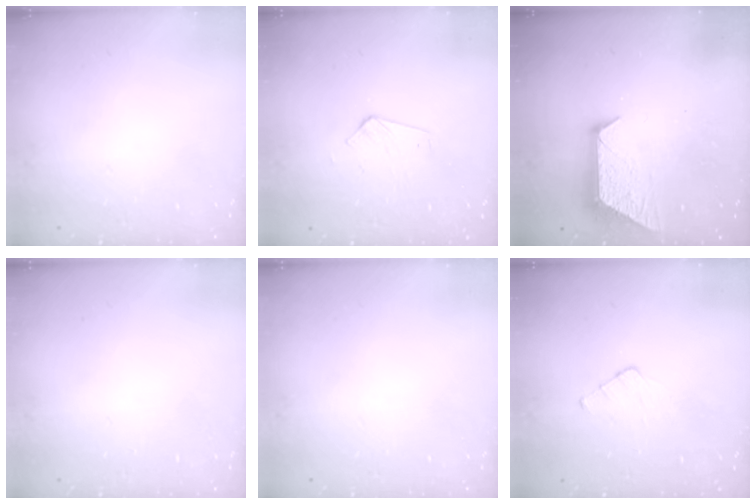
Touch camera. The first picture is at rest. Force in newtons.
{"total": 3.1, "press": 3.1, "slide": 0.2}
{"total": 11.0, "press": 11.0, "slide": 0.8}
{"total": 0.0}
{"total": 0.0}
{"total": 4.1, "press": 4.1, "slide": 0.4}